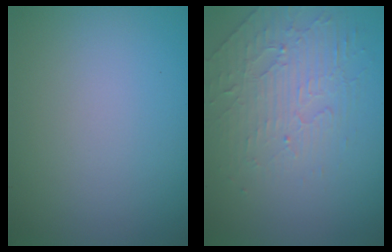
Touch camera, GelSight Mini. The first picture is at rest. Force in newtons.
{"total": 2.5, "press": 1.8, "slide": 1.6}